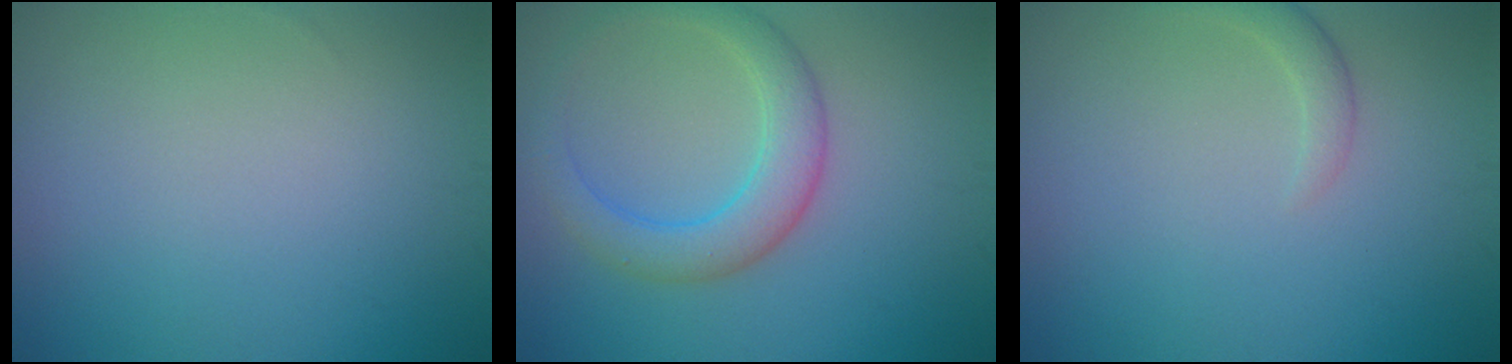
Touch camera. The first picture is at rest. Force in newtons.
{"total": 4.3, "press": 4.3, "slide": 0.3}
{"total": 1.4, "press": 1.4, "slide": 0.1}